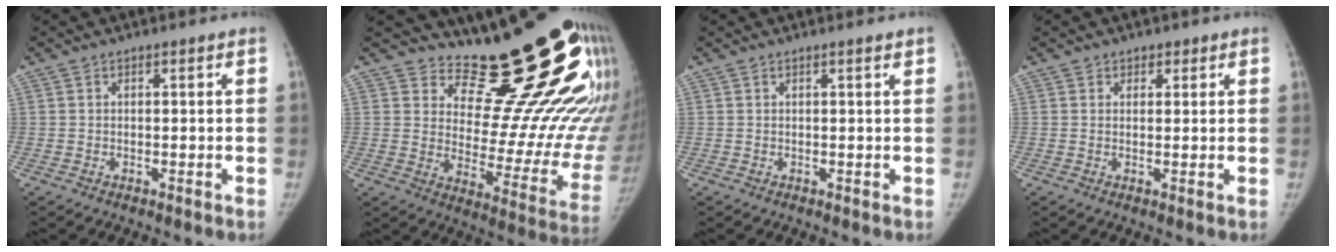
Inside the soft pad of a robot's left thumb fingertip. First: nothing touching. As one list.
[{"total": 23.1, "force": [18.0, 6.5, 13.0], "torque": [-0.131, -0.171, 0.239]}, {"total": 0.7, "force": [0.5, 0.0, 0.5], "torque": [-0.007, 0.000, 0.007]}, {"total": 1.8, "force": [0.9, 1.6, 0.3], "torque": [0.021, -0.004, 0.008]}]